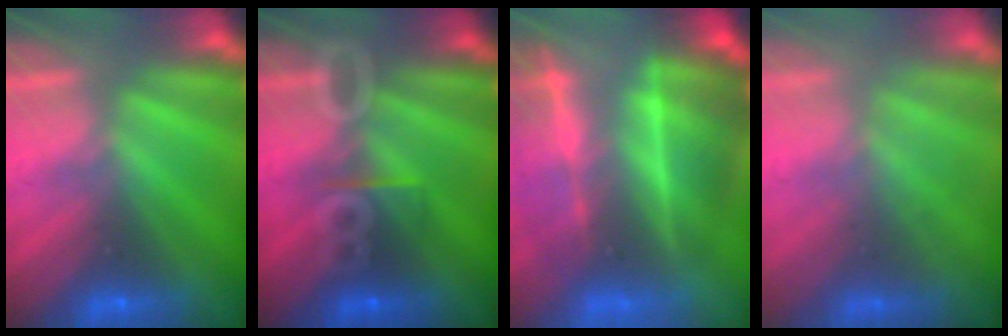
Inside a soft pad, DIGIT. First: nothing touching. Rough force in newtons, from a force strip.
{"total": 3.0}
{"total": 7.0}
{"total": 2.2}